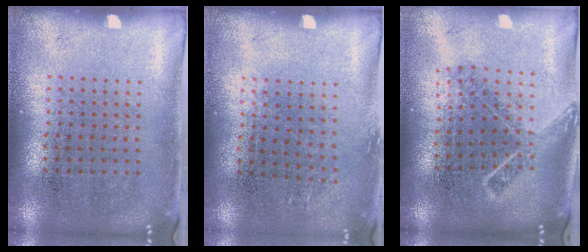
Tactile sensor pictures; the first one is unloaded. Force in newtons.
{"total": 0.8, "press": 0.7, "slide": 0.5}
{"total": 1.7, "press": 1.2, "slide": 1.1}